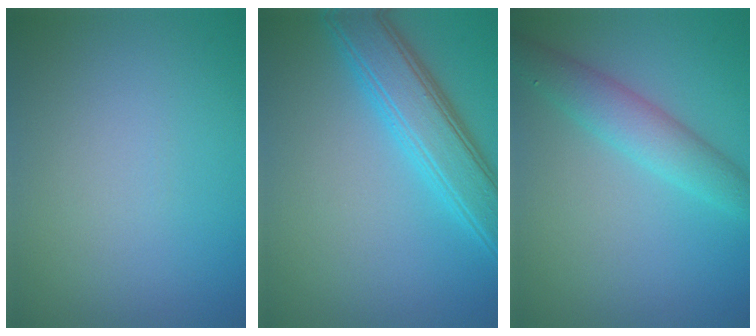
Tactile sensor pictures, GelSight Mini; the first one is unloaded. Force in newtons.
{"total": 5.5, "press": 5.5, "slide": 0.1}
{"total": 3.6, "press": 3.6, "slide": 0.0}